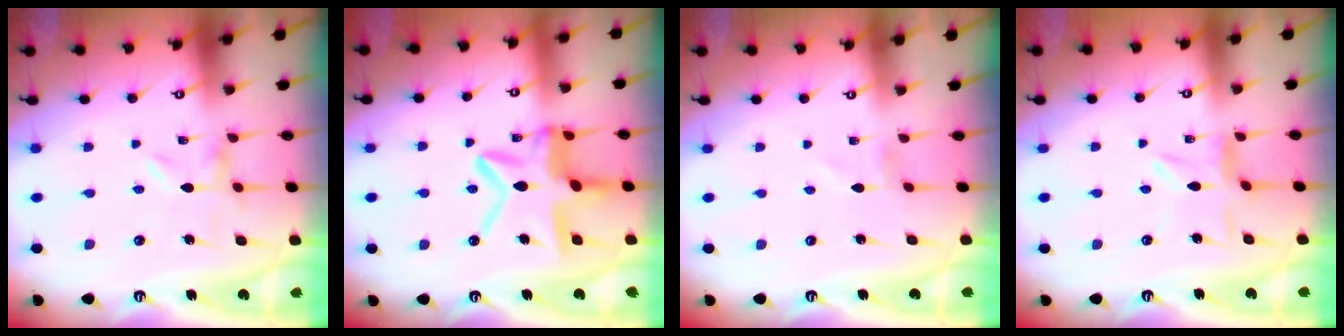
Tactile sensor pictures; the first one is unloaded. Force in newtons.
{"total": 14.9, "press": 14.8, "slide": 1.4}
{"total": 1.4, "press": 1.4, "slide": 0.1}
{"total": 3.9, "press": 3.9, "slide": 0.4}